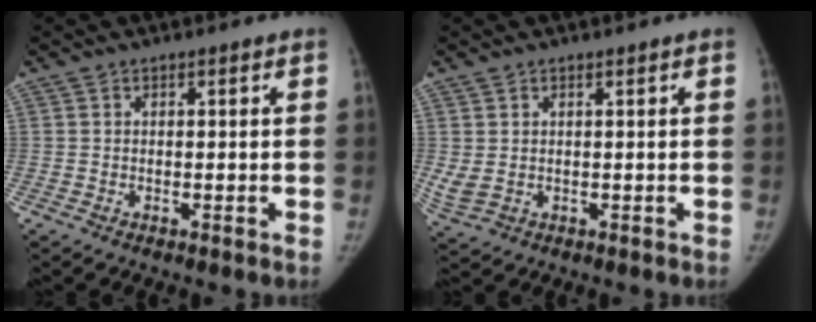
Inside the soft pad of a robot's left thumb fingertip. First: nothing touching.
{"total": 3.8, "force": [0.5, 2.4, 2.9], "torque": [-0.072, -0.004, 0.020]}